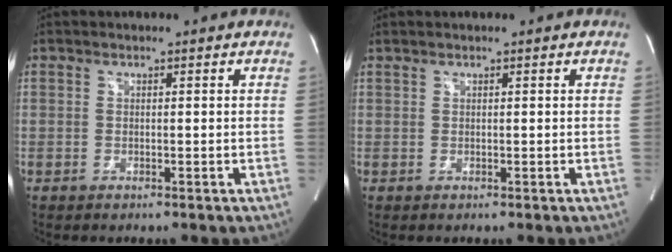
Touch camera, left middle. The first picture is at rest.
{"total": 0.0}